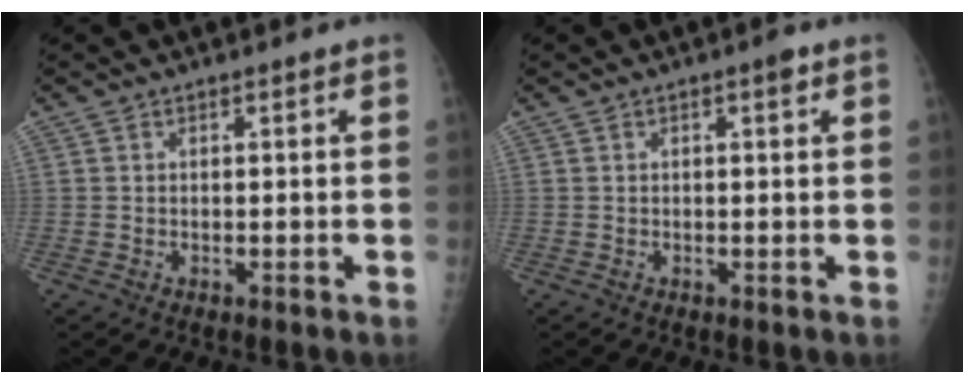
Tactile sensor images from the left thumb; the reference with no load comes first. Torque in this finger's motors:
{"motor_torque": [0.26, 0.15, 0.34, 0.22, 0.00]}